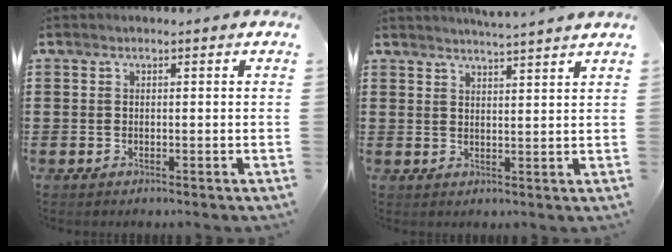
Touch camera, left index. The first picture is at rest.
{"total": 3.1, "force": [3.0, -0.8, 0.4], "torque": [-0.016, -0.015, 0.055]}